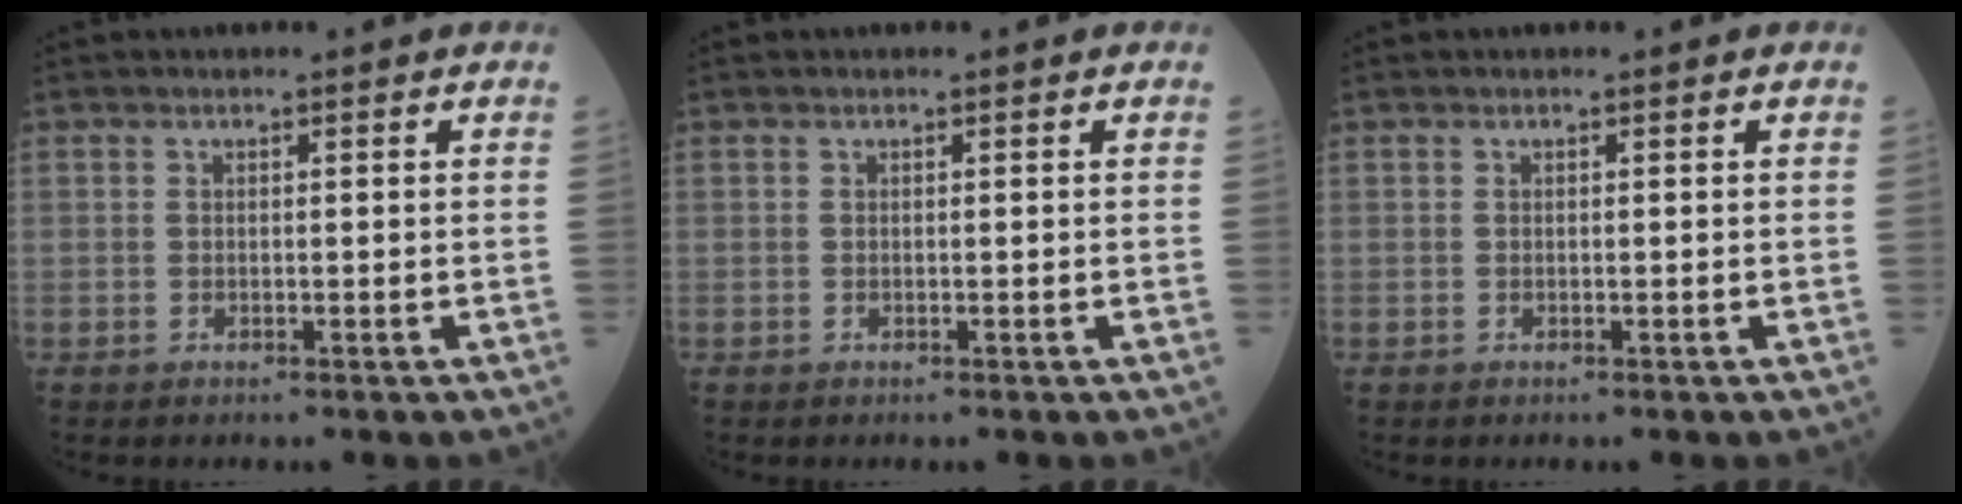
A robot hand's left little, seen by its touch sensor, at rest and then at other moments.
{"total": 0.0}
{"total": 0.0}